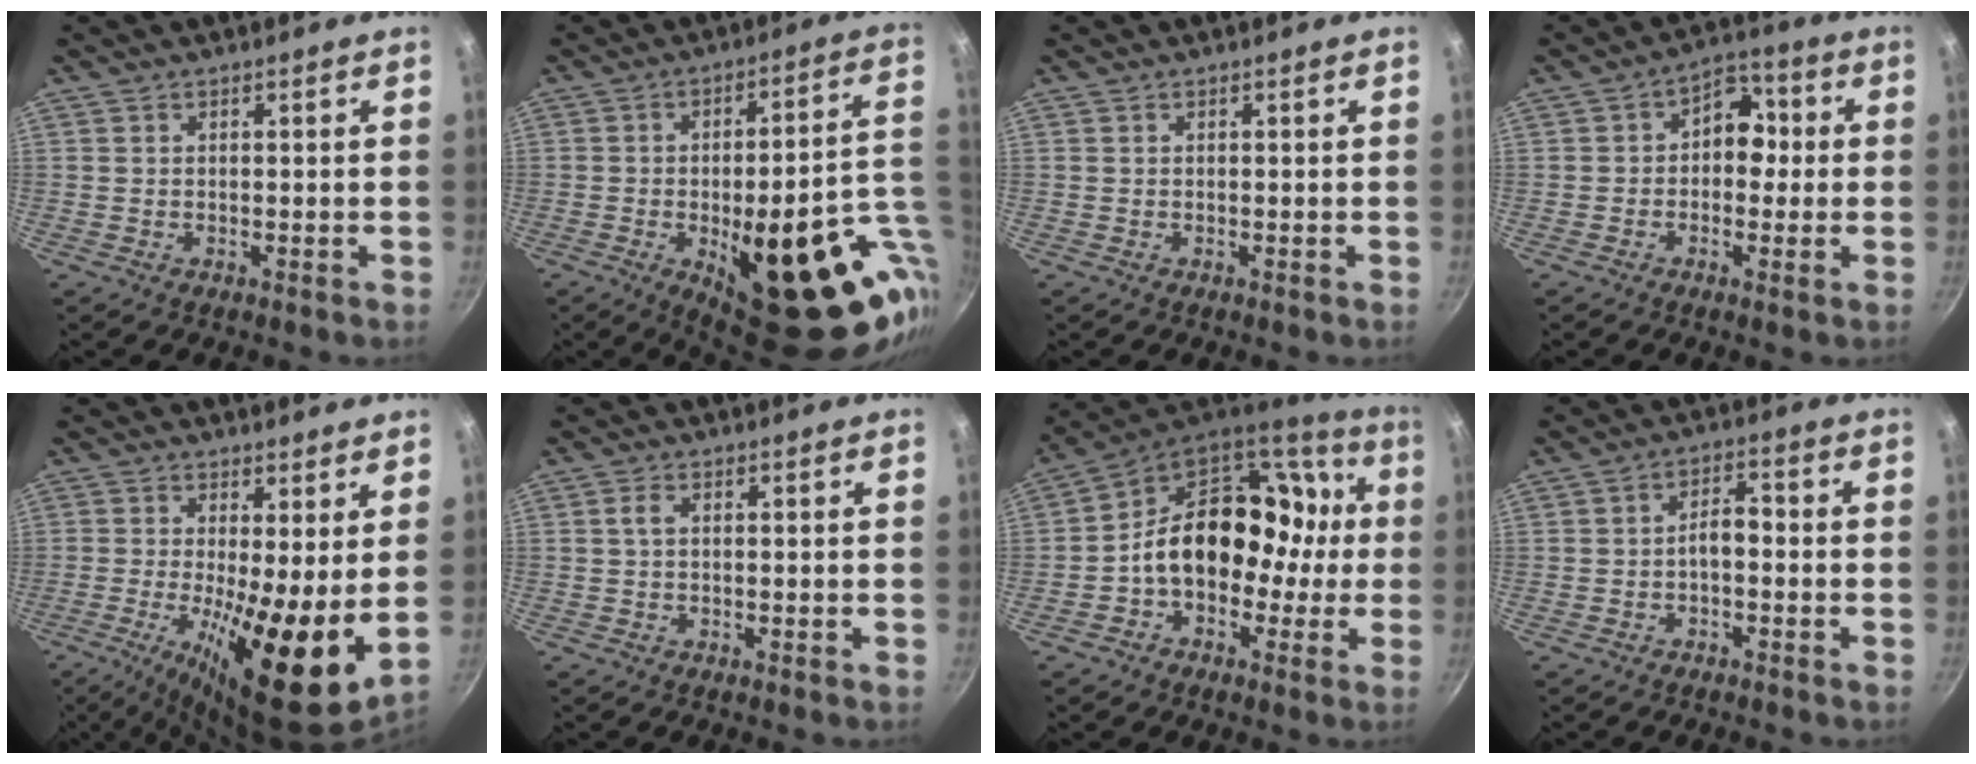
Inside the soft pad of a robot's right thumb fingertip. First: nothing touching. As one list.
[{"total": 30.4, "force": [-7.3, 11.8, 27.1], "torque": [-0.308, 0.002, -0.082]}, {"total": 0.0}, {"total": 8.0, "force": [0.4, 5.9, 5.4], "torque": [-0.028, 0.014, -0.011]}, {"total": 15.2, "force": [-0.5, 4.3, 14.5], "torque": [-0.224, -0.031, -0.006]}, {"total": 1.4, "force": [0.1, 0.7, 1.2], "torque": [-0.026, 0.004, 0.003]}, {"total": 19.3, "force": [-0.8, 14.9, 12.3], "torque": [-0.131, 0.070, -0.024]}, {"total": 3.9, "force": [-1.3, 1.9, 3.1], "torque": [-0.042, 0.025, -0.025]}]